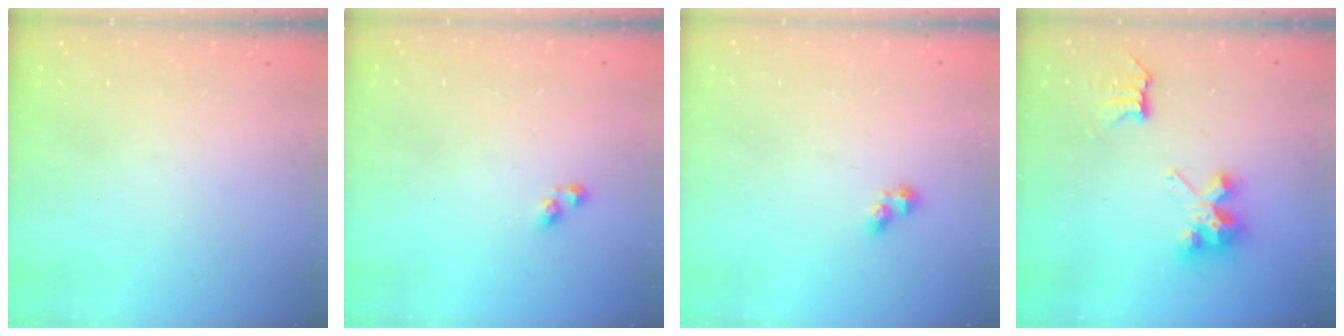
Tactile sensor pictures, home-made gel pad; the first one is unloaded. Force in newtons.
{"total": 3.4, "press": 3.4, "slide": 0.1}
{"total": 3.2, "press": 3.2, "slide": 0.5}
{"total": 6.4, "press": 6.4, "slide": 0.1}